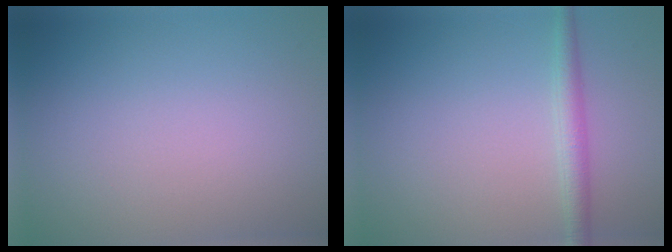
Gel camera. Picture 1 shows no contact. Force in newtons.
{"total": 2.1, "press": 2.1, "slide": 0.0}